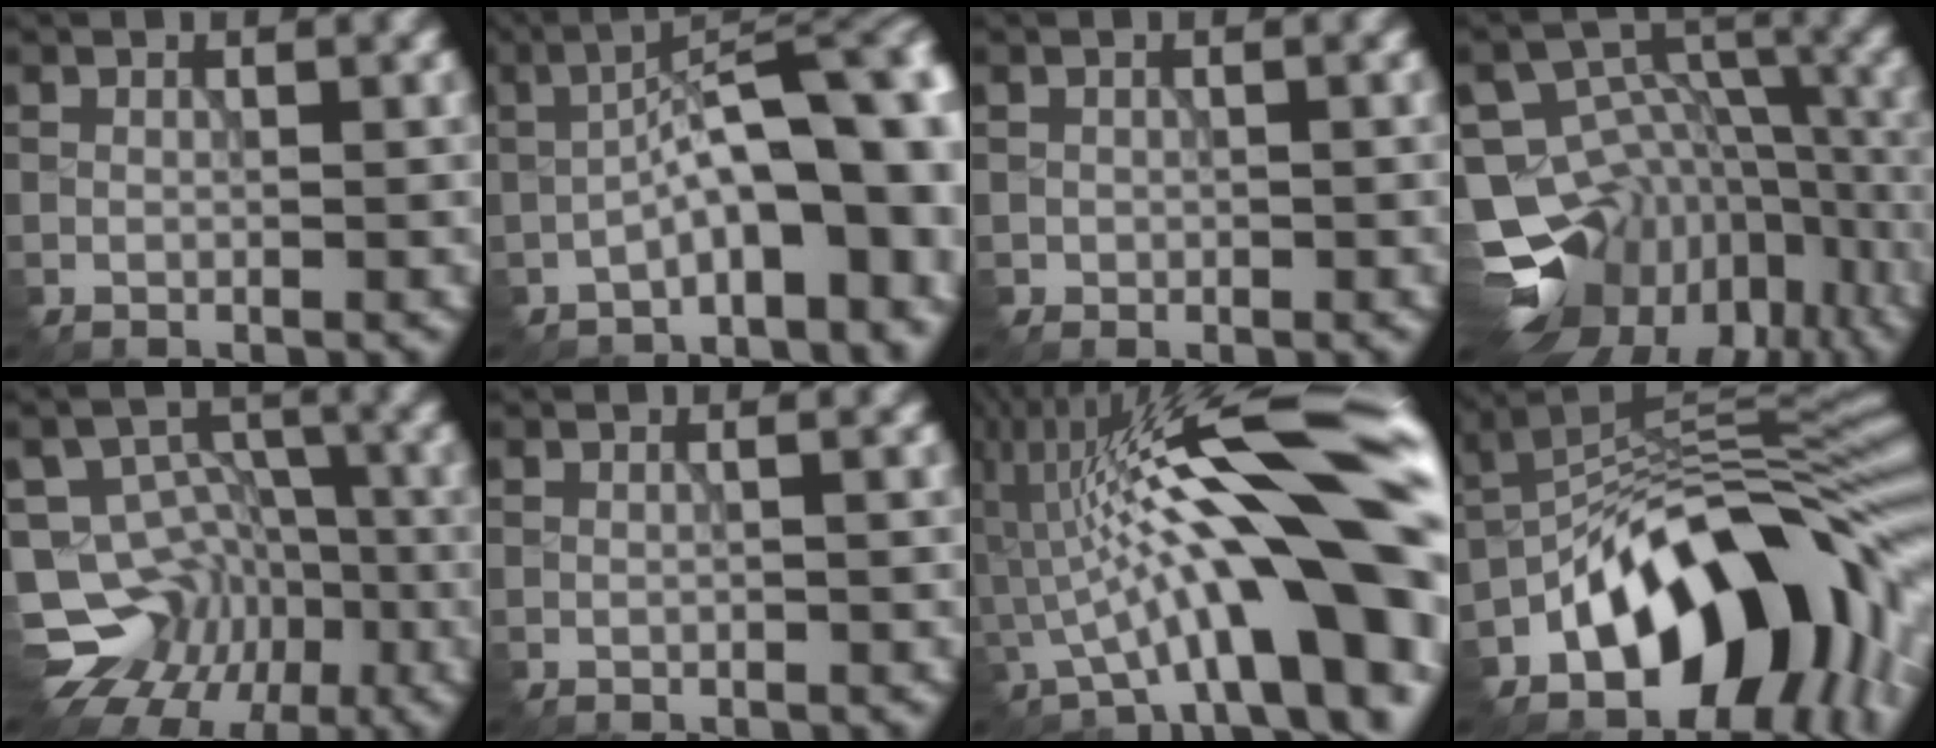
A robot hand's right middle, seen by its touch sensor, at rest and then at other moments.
{"total": 13.1, "force": [-2.6, 5.0, 11.8], "torque": [-0.158, 0.029, -0.034]}
{"total": 0.7, "force": [0.0, 0.6, 0.3], "torque": [-0.006, 0.000, 0.003]}
{"total": 16.0, "force": [-8.6, 11.2, 7.5], "torque": [-0.151, -0.009, -0.106]}
{"total": 11.7, "force": [-6.1, 9.3, 3.6], "torque": [-0.061, -0.008, -0.103]}
{"total": 1.8, "force": [0.3, 0.9, 1.5], "torque": [-0.009, 0.011, -0.009]}
{"total": 17.2, "force": [-1.3, 4.6, 16.6], "torque": [-0.244, 0.036, -0.024]}
{"total": 14.1, "force": [-6.1, 7.9, 10.0], "torque": [-0.129, 0.019, -0.119]}